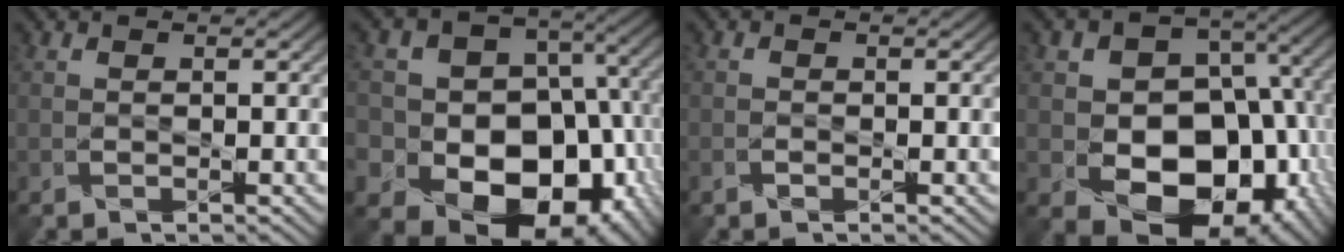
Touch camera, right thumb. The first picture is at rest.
{"total": 20.4, "force": [-6.0, 16.6, 10.2], "torque": [-0.190, -0.020, -0.085]}
{"total": 0.9, "force": [-0.6, 0.4, 0.6], "torque": [-0.012, 0.002, -0.011]}
{"total": 18.2, "force": [-2.8, 14.5, 10.7], "torque": [-0.149, -0.031, -0.039]}